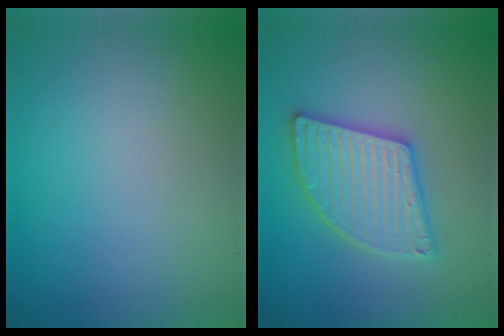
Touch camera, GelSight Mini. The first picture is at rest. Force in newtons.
{"total": 5.5, "press": 5.5, "slide": 0.7}